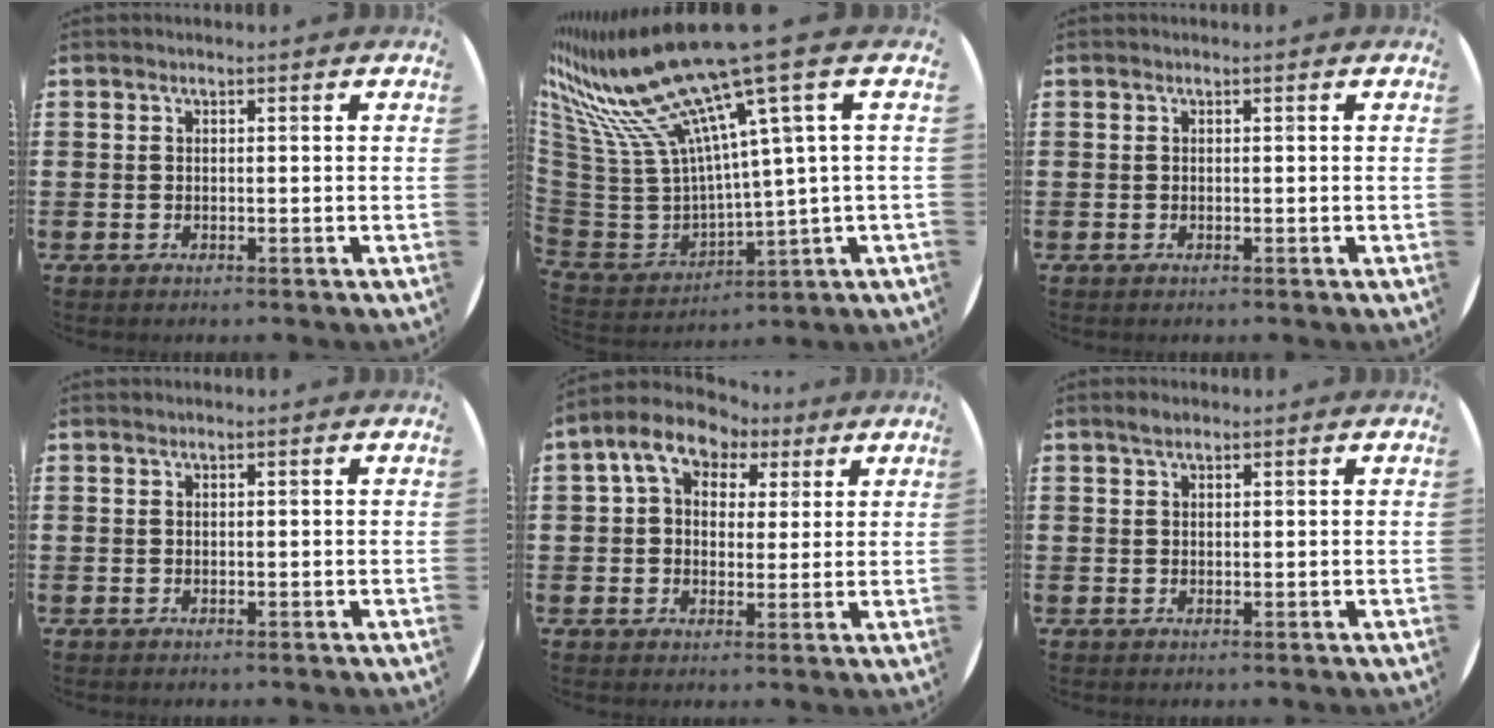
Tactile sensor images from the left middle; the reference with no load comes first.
{"total": 19.4, "force": [12.6, 3.8, 14.3], "torque": [-0.343, -0.088, 0.198]}
{"total": 0.0}
{"total": 0.0}
{"total": 7.4, "force": [4.7, 5.1, 2.7], "torque": [-0.071, 0.000, 0.085]}
{"total": 1.4, "force": [1.1, 0.6, 0.6], "torque": [-0.005, 0.003, 0.017]}